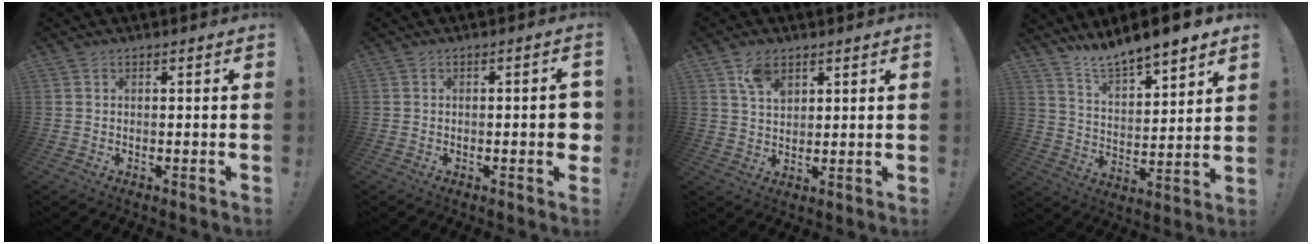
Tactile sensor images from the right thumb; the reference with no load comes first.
{"total": 3.6, "force": [-0.7, 1.0, 3.4], "torque": [-0.045, 0.004, -0.012]}
{"total": 6.6, "force": [4.2, 3.8, 3.4], "torque": [-0.055, -0.016, 0.078]}
{"total": 9.3, "force": [9.1, 0.5, 2.1], "torque": [-0.053, -0.085, 0.161]}